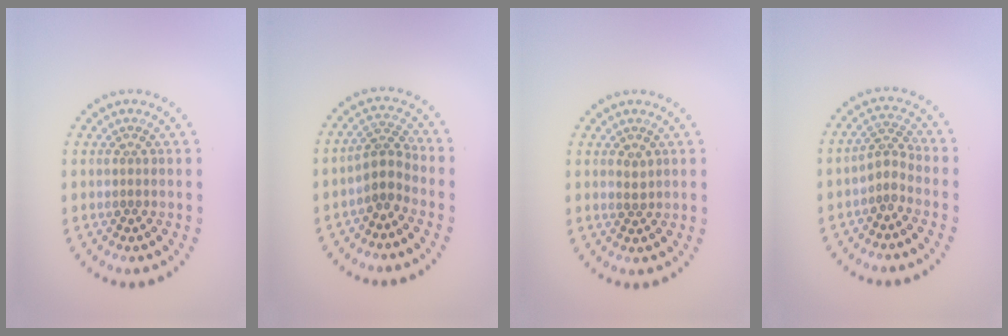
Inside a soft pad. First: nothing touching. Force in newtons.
{"total": 2.5, "press": 2.0, "slide": 1.6}
{"total": 1.0, "press": 1.0, "slide": 0.4}
{"total": 2.0, "press": 1.5, "slide": 1.3}